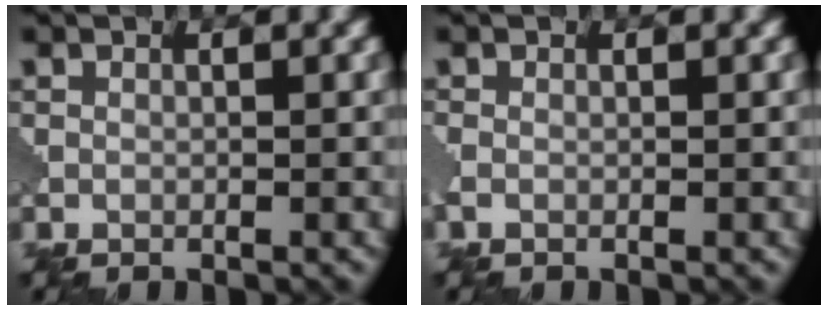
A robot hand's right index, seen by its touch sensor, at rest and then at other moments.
{"total": 0.8, "force": [-0.3, 0.4, 0.7], "torque": [-0.018, -0.005, -0.008]}